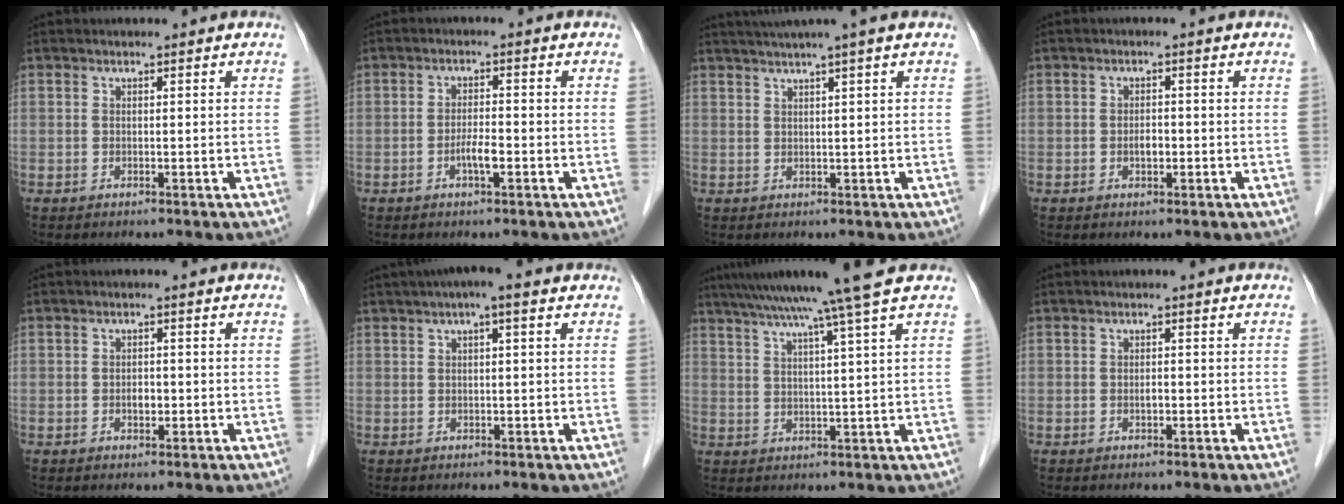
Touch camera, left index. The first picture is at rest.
{"total": 2.9, "force": [-1.2, 0.5, 2.6], "torque": [-0.049, 0.001, -0.023]}
{"total": 5.7, "force": [4.2, -1.3, 3.7], "torque": [-0.055, 0.023, 0.067]}
{"total": 1.8, "force": [-0.5, 0.9, 1.5], "torque": [-0.025, 0.004, -0.009]}
{"total": 1.7, "force": [-0.5, 1.0, 1.3], "torque": [-0.021, 0.003, -0.006]}
{"total": 4.5, "force": [2.5, 0.5, 3.6], "torque": [-0.059, 0.027, 0.035]}
{"total": 10.7, "force": [8.1, -2.5, 6.6], "torque": [-0.106, 0.009, 0.114]}
{"total": 0.9, "force": [-0.3, 0.4, 0.8], "torque": [-0.015, 0.002, -0.005]}